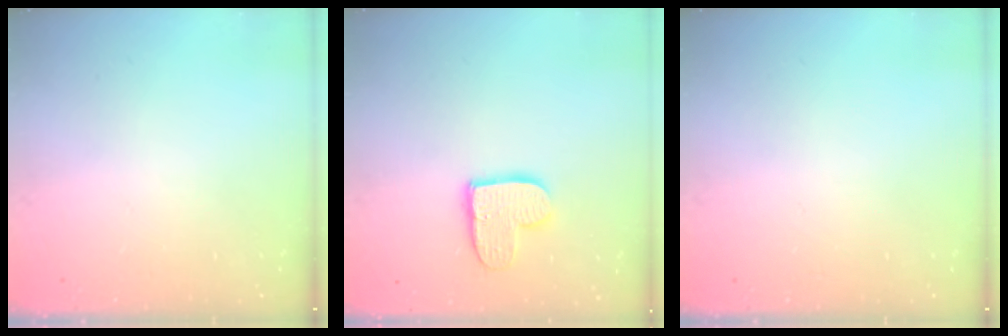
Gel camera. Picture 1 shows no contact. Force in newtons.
{"total": 10.9, "press": 10.8, "slide": 0.9}
{"total": 0.0}